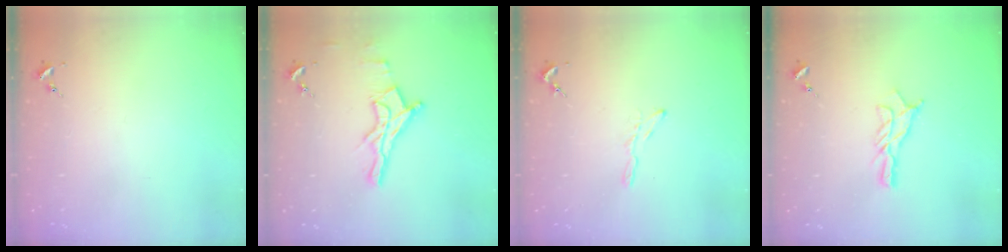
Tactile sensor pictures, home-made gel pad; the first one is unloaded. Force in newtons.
{"total": 11.1, "press": 11.1, "slide": 0.5}
{"total": 3.6, "press": 3.5, "slide": 0.4}
{"total": 9.4, "press": 9.4, "slide": 0.5}